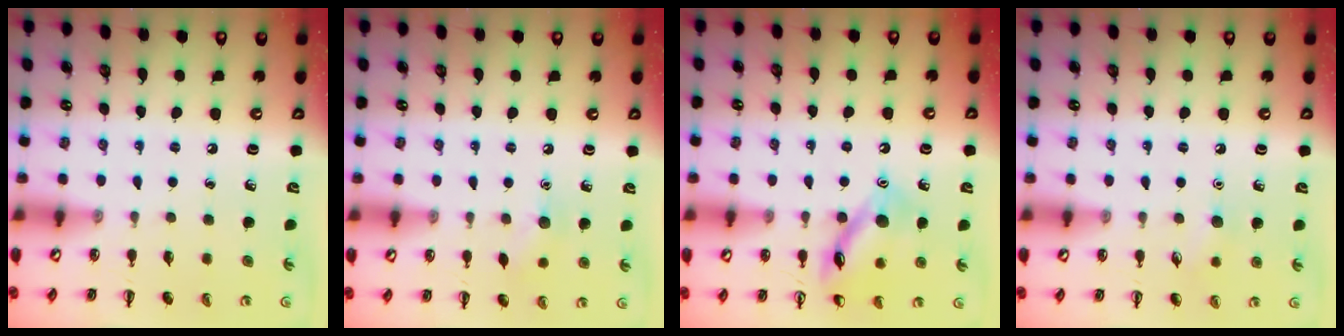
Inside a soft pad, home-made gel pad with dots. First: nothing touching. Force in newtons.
{"total": 7.4, "press": 7.2, "slide": 1.7}
{"total": 12.3, "press": 12.3, "slide": 1.0}
{"total": 5.2, "press": 5.0, "slide": 1.3}